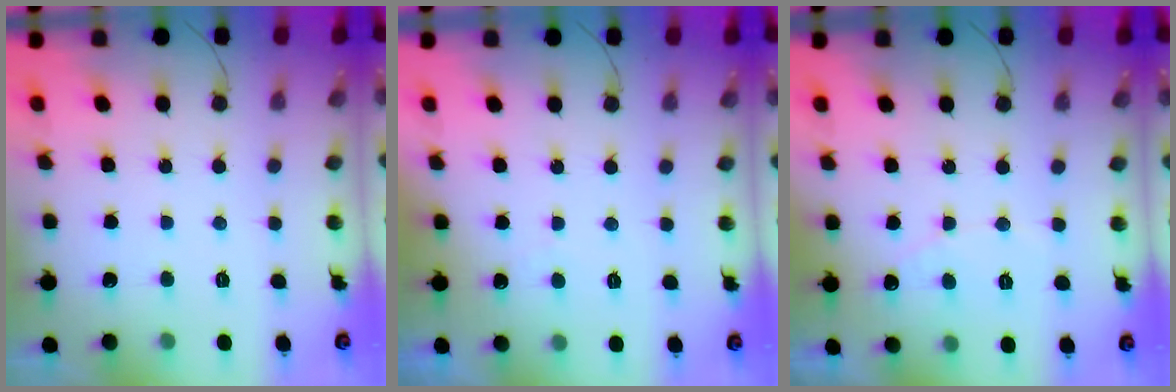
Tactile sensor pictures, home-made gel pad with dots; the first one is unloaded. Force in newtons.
{"total": 1.7, "press": 1.6, "slide": 0.0}
{"total": 3.9, "press": 3.9, "slide": 0.2}